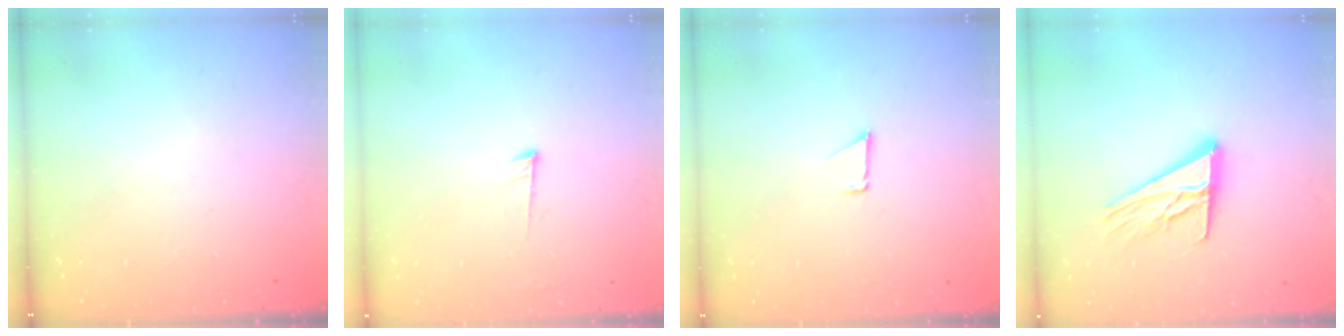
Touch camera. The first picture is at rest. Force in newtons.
{"total": 6.1, "press": 6.1, "slide": 0.6}
{"total": 0.7, "press": 0.7, "slide": 0.1}
{"total": 13.9, "press": 13.9, "slide": 1.1}